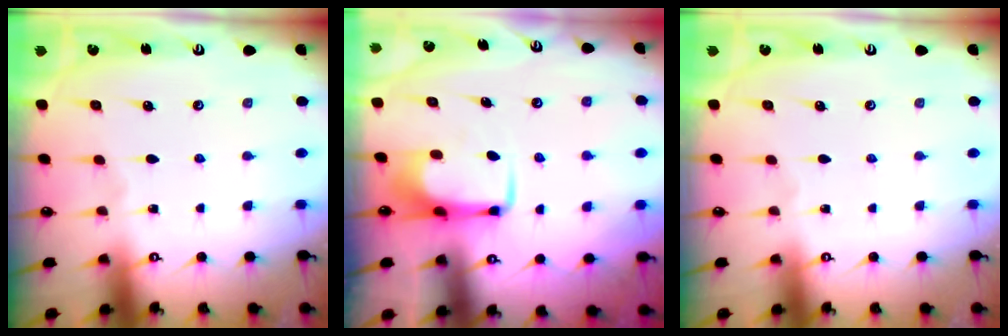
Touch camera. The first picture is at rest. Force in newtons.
{"total": 4.8, "press": 4.8, "slide": 0.4}
{"total": 0.0}